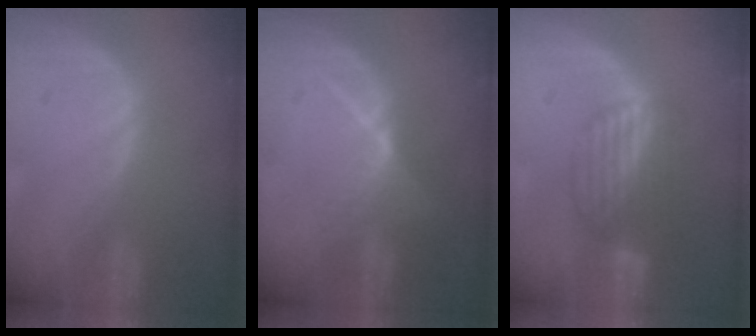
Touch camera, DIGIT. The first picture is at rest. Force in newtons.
{"total": 6.3, "press": 5.6, "slide": 2.9}
{"total": 6.9, "press": 6.0, "slide": 3.5}